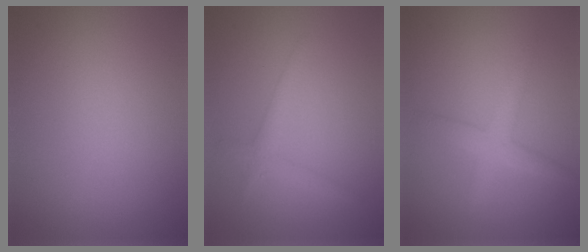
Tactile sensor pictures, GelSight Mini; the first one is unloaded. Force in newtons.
{"total": 1.7, "press": 1.7, "slide": 0.1}
{"total": 2.5, "press": 2.5, "slide": 0.0}